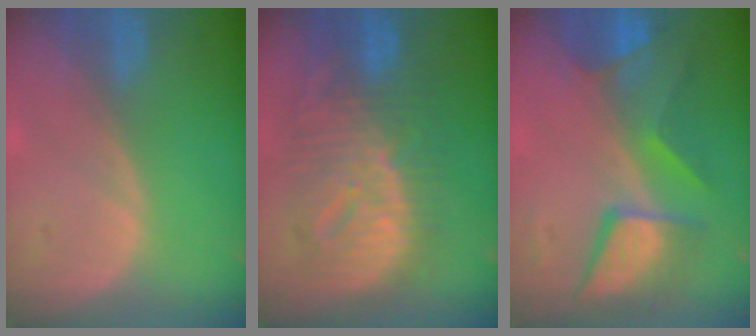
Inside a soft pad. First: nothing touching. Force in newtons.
{"total": 12.1, "press": 12.0, "slide": 1.2}
{"total": 8.3, "press": 8.3, "slide": 0.4}